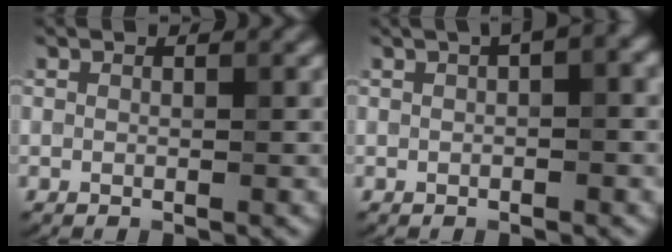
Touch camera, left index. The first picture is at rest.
{"total": 3.6, "force": [1.2, 0.8, 3.3], "torque": [-0.041, 0.016, 0.012]}